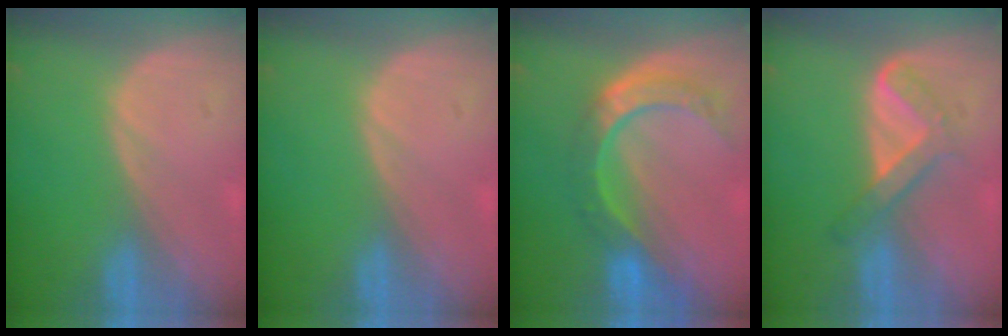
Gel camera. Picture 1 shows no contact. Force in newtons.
{"total": 0.0}
{"total": 8.8, "press": 7.4, "slide": 4.9}
{"total": 4.8, "press": 4.8, "slide": 0.9}